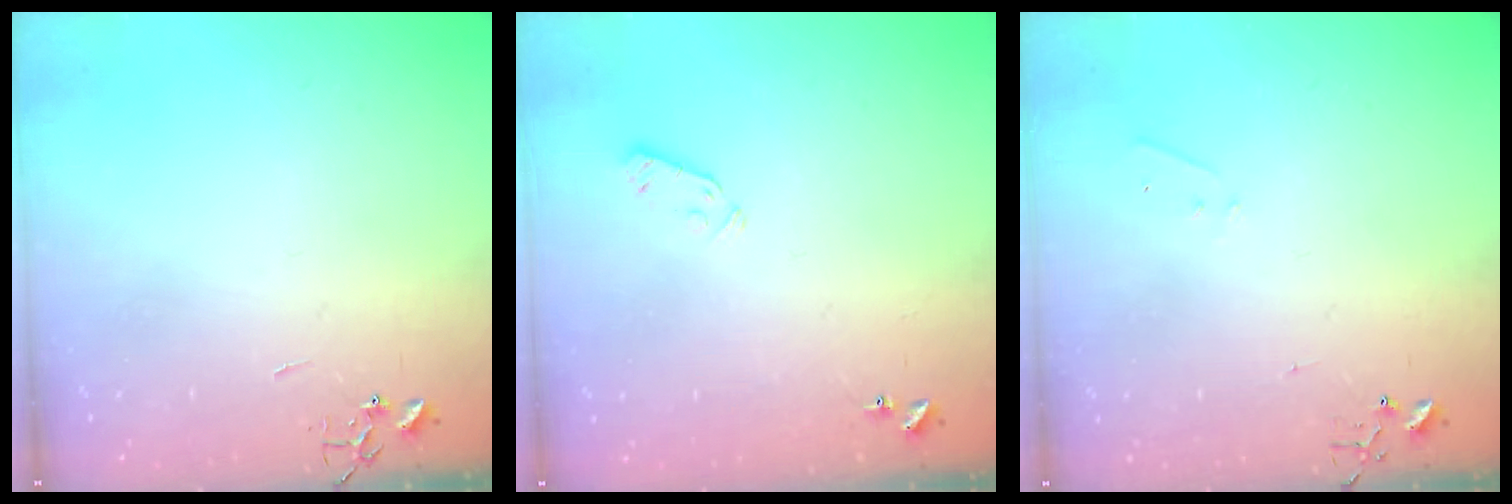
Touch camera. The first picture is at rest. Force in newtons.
{"total": 3.9, "press": 3.8, "slide": 0.7}
{"total": 4.2, "press": 4.1, "slide": 0.6}